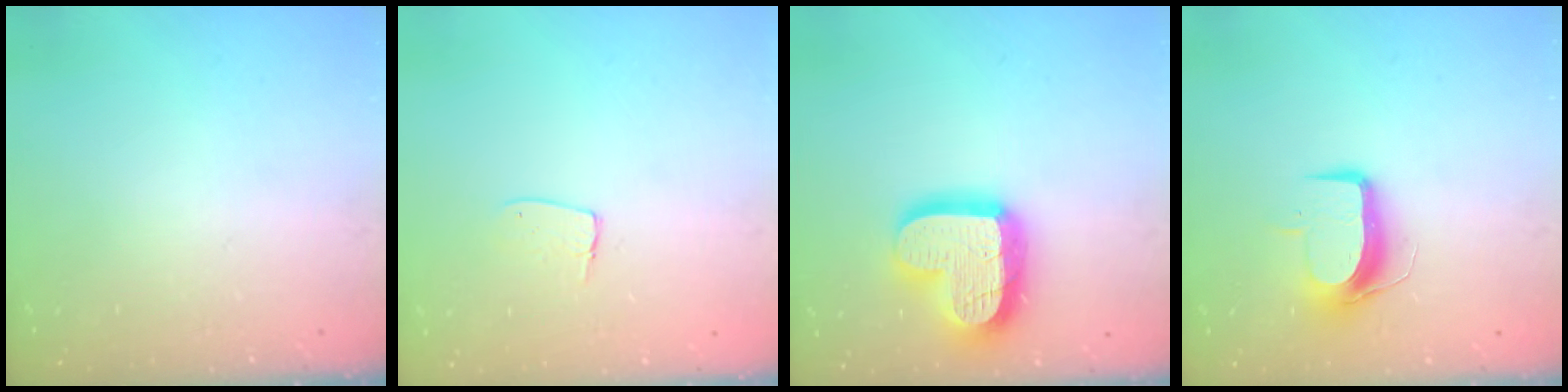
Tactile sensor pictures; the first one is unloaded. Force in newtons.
{"total": 5.5, "press": 5.5, "slide": 0.3}
{"total": 20.3, "press": 20.2, "slide": 1.7}
{"total": 9.5, "press": 9.5, "slide": 0.8}